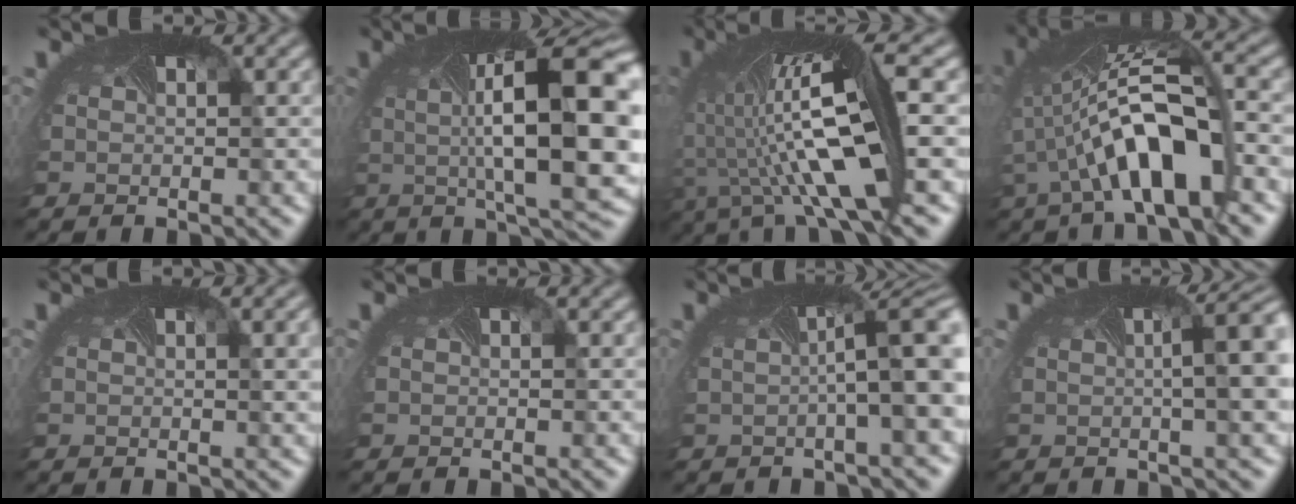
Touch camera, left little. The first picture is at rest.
{"total": 15.2, "force": [0.8, 5.1, 14.4], "torque": [-0.239, -0.009, 0.024]}
{"total": 10.5, "force": [-0.5, 2.4, 10.2], "torque": [-0.185, -0.014, -0.005]}
{"total": 6.9, "force": [-2.2, 2.1, 6.2], "torque": [-0.144, -0.003, -0.034]}
{"total": 3.2, "force": [0.9, 1.2, 2.8], "torque": [-0.025, 0.005, 0.004]}
{"total": 0.0}
{"total": 7.4, "force": [0.2, 1.7, 7.2], "torque": [-0.095, 0.006, 0.008]}
{"total": 8.5, "force": [1.3, 2.7, 7.9], "torque": [-0.099, 0.008, 0.014]}